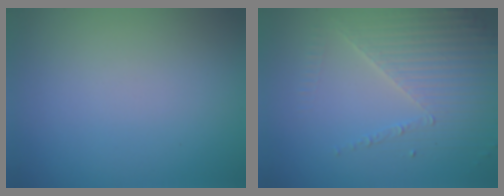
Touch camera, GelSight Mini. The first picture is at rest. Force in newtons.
{"total": 3.9, "press": 3.6, "slide": 1.6}